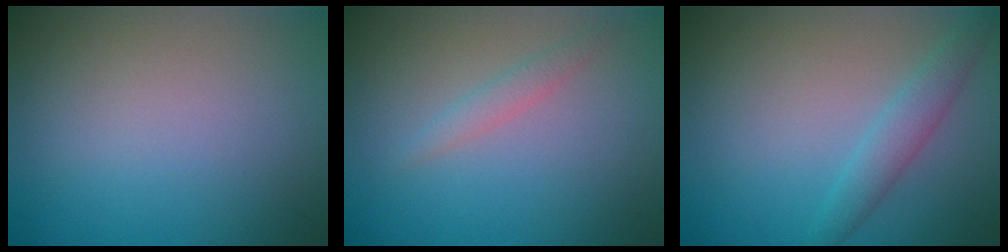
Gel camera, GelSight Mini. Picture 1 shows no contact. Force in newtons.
{"total": 2.0, "press": 2.0, "slide": 0.2}
{"total": 2.4, "press": 2.4, "slide": 0.0}